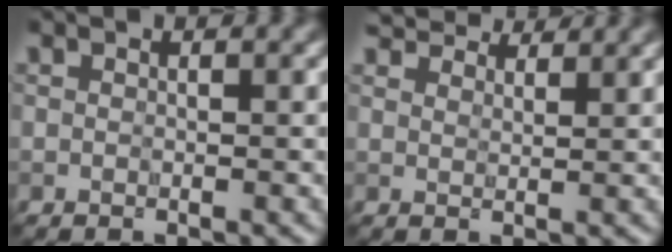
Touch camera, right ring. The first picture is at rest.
{"total": 5.2, "force": [4.8, 1.3, 1.5], "torque": [-0.038, 0.001, 0.079]}